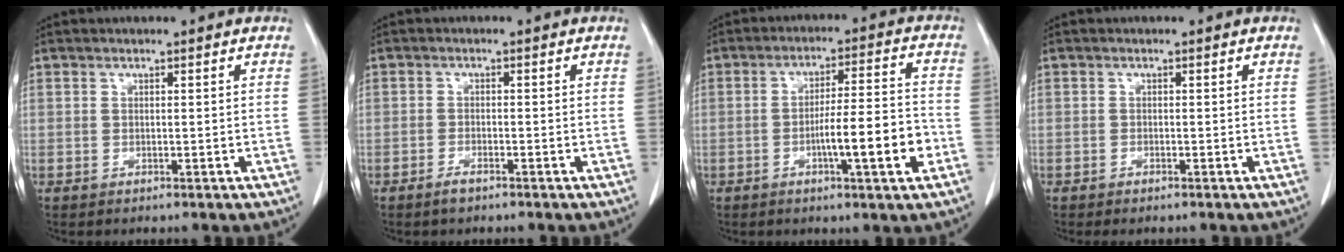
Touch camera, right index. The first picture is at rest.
{"total": 1.7, "force": [-1.4, 0.4, 0.9], "torque": [-0.024, -0.002, -0.023]}
{"total": 10.0, "force": [-3.3, 0.5, 9.4], "torque": [-0.148, 0.004, -0.053]}
{"total": 0.7, "force": [-0.6, 0.1, 0.3], "torque": [-0.010, -0.003, -0.006]}